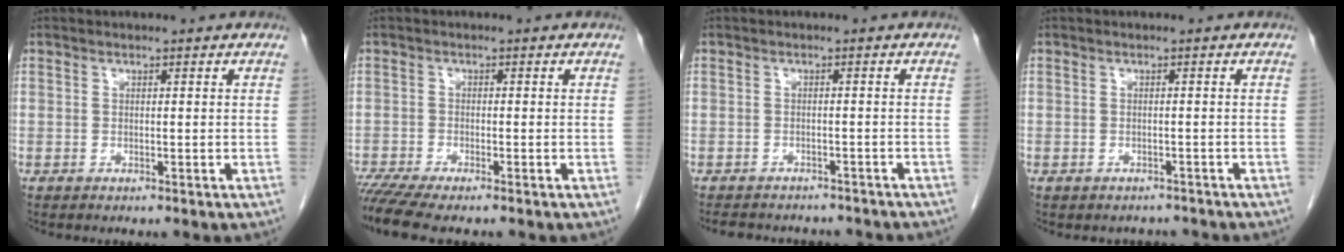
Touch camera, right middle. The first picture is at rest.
{"total": 5.7, "force": [-4.8, 0.1, 3.1], "torque": [-0.052, -0.014, -0.084]}
{"total": 10.7, "force": [-9.6, 3.4, 3.3], "torque": [-0.060, 0.005, -0.110]}
{"total": 2.4, "force": [-2.1, 1.1, -0.1], "torque": [0.002, 0.002, -0.029]}